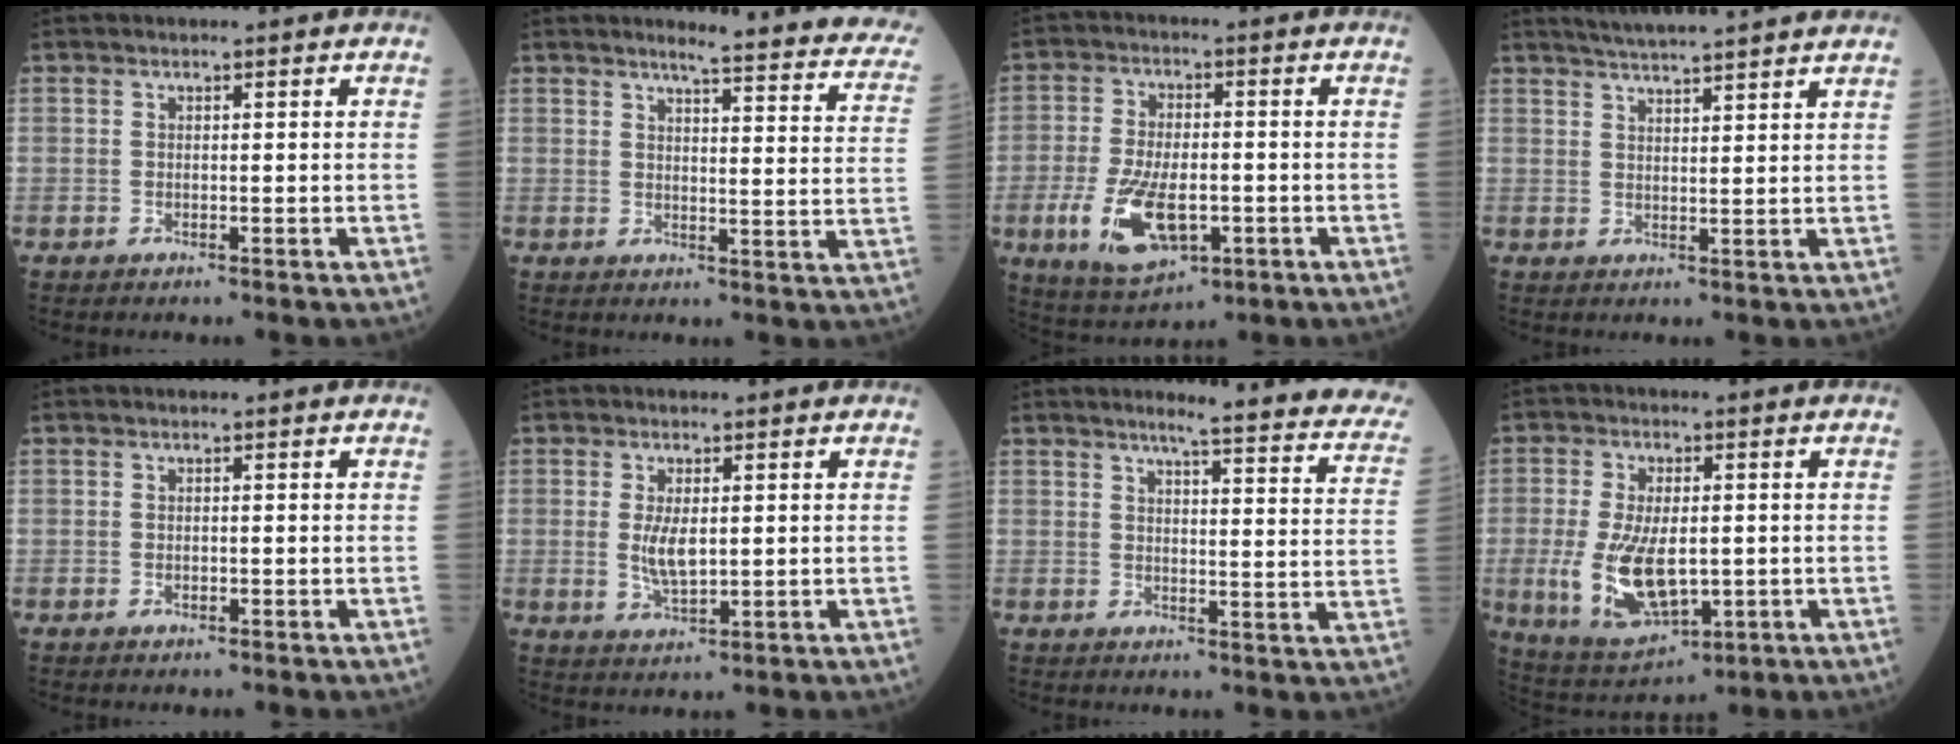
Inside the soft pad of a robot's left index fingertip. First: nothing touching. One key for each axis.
{"total": 18.3, "fx": 16.6, "fy": 1.3, "fz": 7.4, "tx": -0.077, "ty": -0.069, "tz": 0.170}
{"total": 11.0, "fx": -3.5, "fy": 5.0, "fz": 9.2, "tx": -0.183, "ty": -0.006, "tz": -0.053}
{"total": 11.3, "fx": 10.2, "fy": -0.4, "fz": 4.8, "tx": -0.077, "ty": 0.022, "tz": 0.134}
{"total": 0.7, "fx": -0.4, "fy": 0.4, "fz": 0.4, "tx": -0.007, "ty": 0.002, "tz": -0.006}
{"total": 4.4, "fx": 0.3, "fy": 1.6, "fz": 4.1, "tx": -0.084, "ty": -0.005, "tz": 0.011}
{"total": 18.9, "fx": 16.7, "fy": 1.0, "fz": 8.7, "tx": -0.094, "ty": -0.056, "tz": 0.176}
{"total": 11.6, "fx": -1.6, "fy": 5.5, "fz": 10.0, "tx": -0.201, "ty": -0.010, "tz": -0.014}